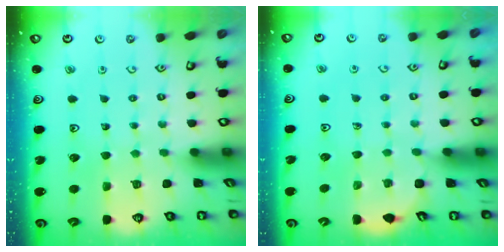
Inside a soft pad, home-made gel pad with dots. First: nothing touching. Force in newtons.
{"total": 2.7, "press": 2.6, "slide": 0.8}